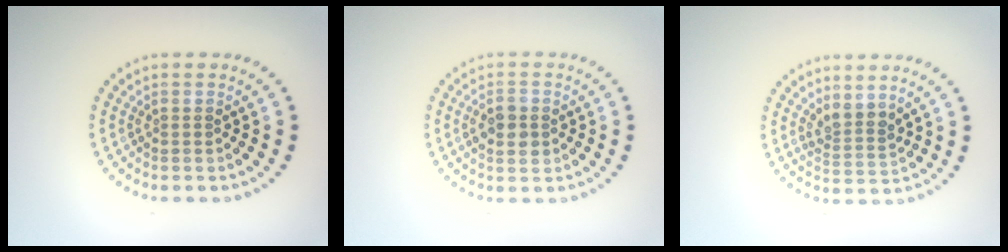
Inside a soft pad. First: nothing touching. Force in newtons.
{"total": 2.7, "press": 2.7, "slide": 0.1}
{"total": 2.3, "press": 1.8, "slide": 1.4}